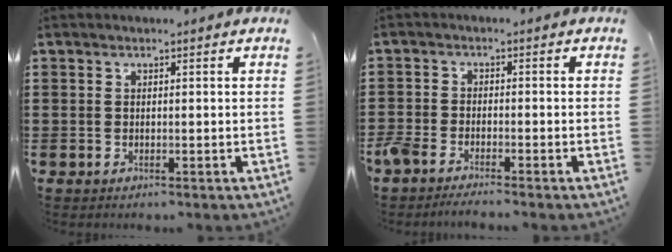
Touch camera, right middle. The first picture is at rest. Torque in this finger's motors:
{"motor_torque": [1.23, -0.60, 0.46, 0.18]}